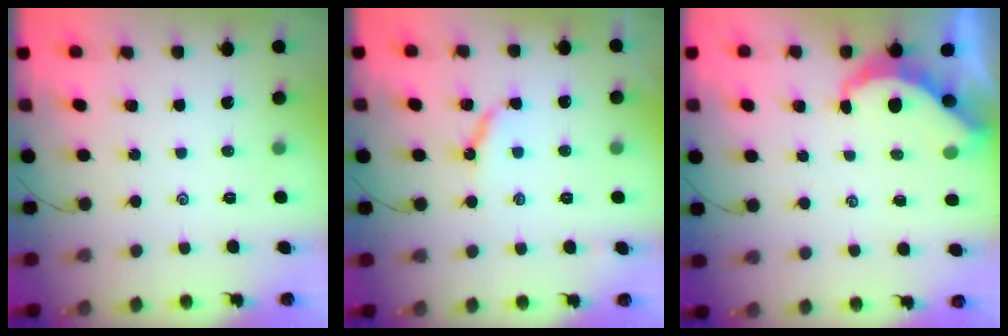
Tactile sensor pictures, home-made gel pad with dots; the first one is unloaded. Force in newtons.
{"total": 6.5, "press": 6.4, "slide": 0.7}
{"total": 5.1, "press": 5.1, "slide": 0.4}